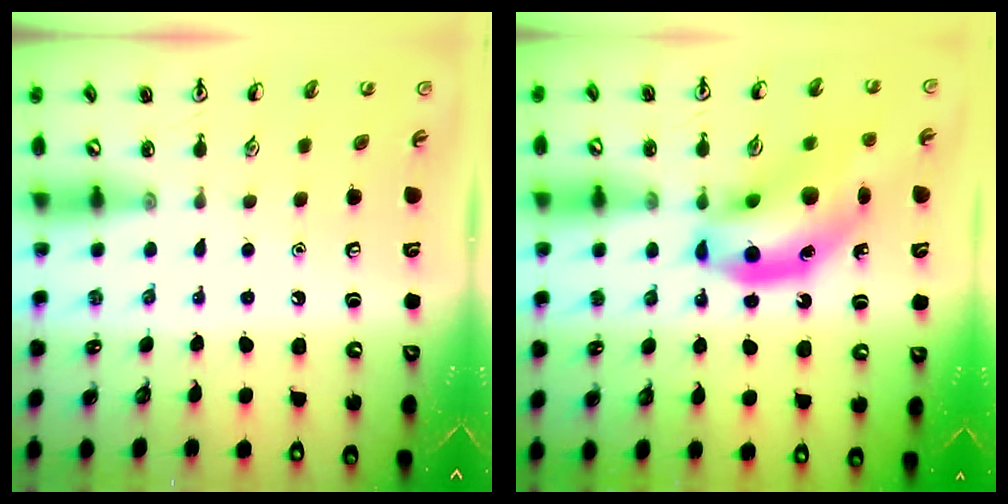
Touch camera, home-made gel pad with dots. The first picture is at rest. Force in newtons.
{"total": 16.5, "press": 16.1, "slide": 3.7}